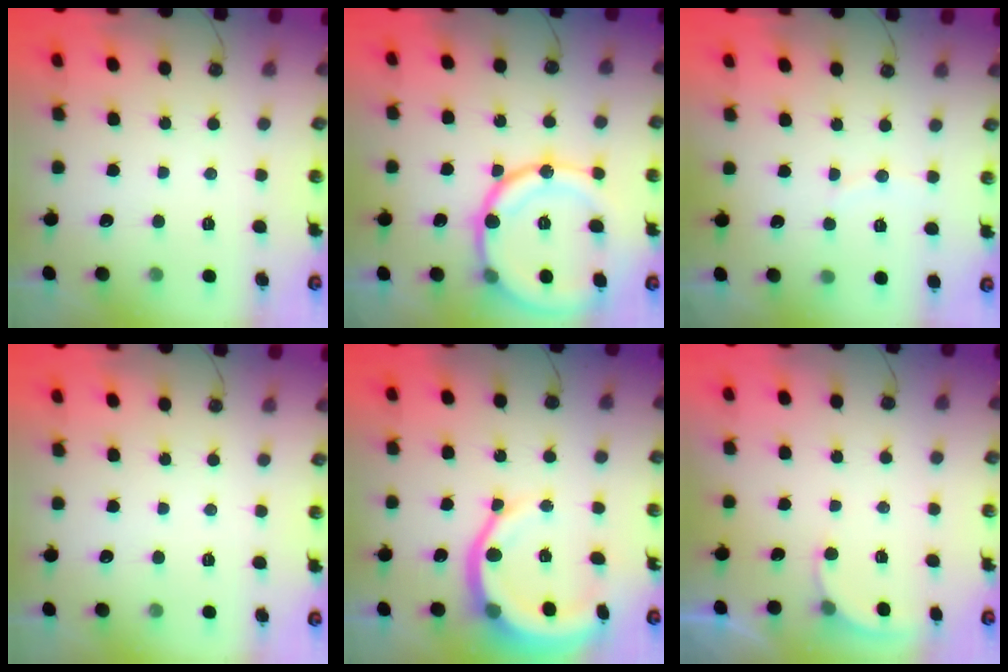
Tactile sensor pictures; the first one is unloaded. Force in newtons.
{"total": 19.5, "press": 19.4, "slide": 2.1}
{"total": 3.5, "press": 3.4, "slide": 0.7}
{"total": 0.0}
{"total": 11.7, "press": 11.5, "slide": 2.1}
{"total": 2.4, "press": 2.4, "slide": 0.2}